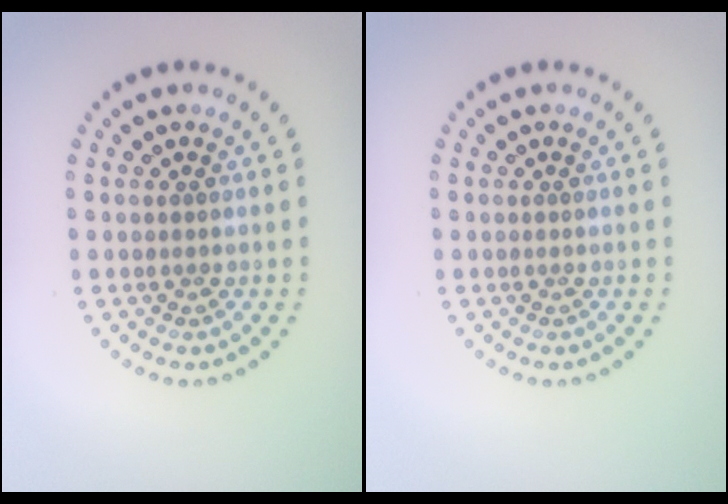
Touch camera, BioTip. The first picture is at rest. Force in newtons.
{"total": 0.0}